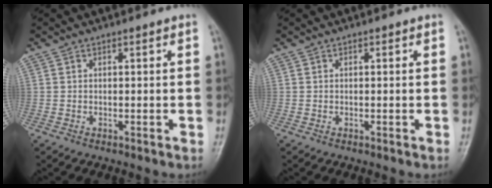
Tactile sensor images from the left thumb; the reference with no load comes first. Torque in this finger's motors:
{"motor_torque": [0.00, 0.00, -0.03, 0.02, 0.00]}